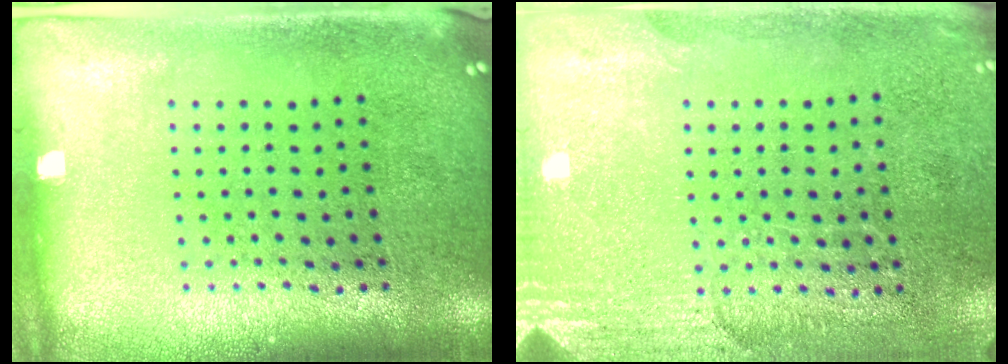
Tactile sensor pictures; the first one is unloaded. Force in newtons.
{"total": 2.6, "press": 2.3, "slide": 1.2}